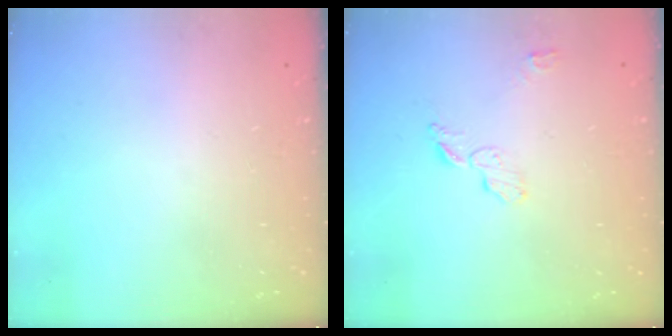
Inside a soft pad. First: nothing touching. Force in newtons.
{"total": 6.0, "press": 5.9, "slide": 0.6}